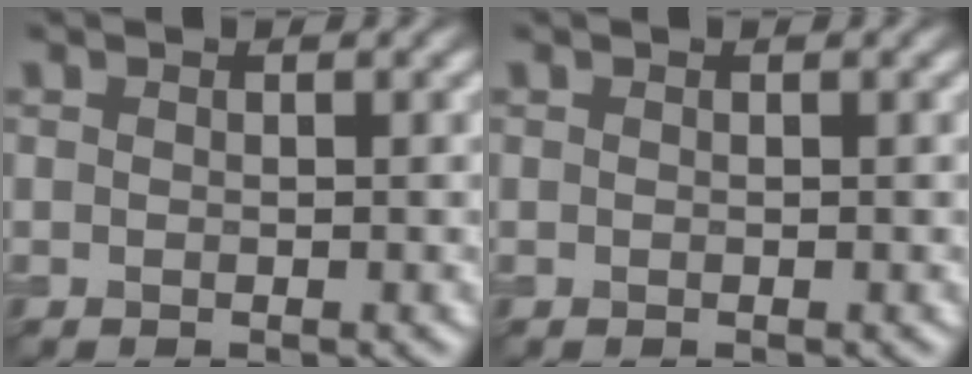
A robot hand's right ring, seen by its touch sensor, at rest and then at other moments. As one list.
[{"total": 0.0}]